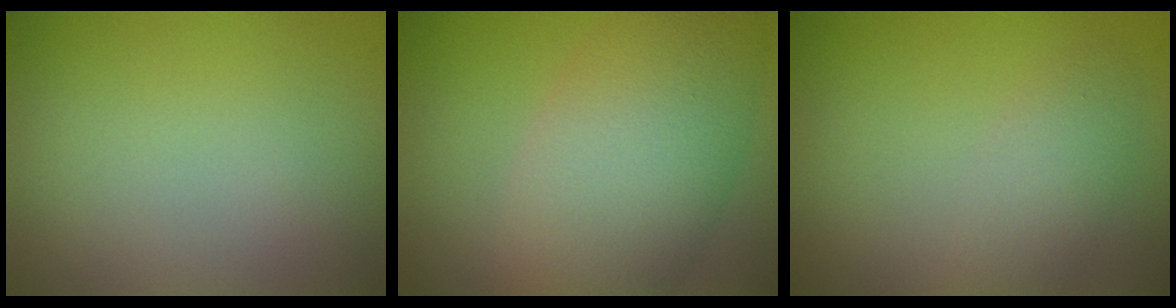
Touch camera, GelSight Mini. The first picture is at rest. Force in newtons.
{"total": 9.6, "press": 9.6, "slide": 0.5}
{"total": 2.4, "press": 2.4, "slide": 0.1}